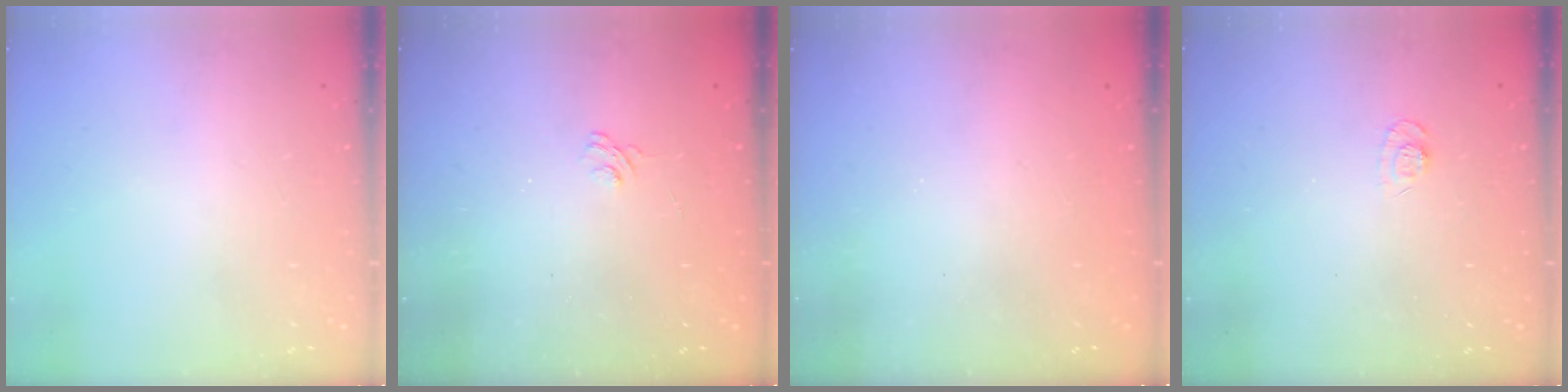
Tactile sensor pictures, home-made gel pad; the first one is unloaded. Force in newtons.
{"total": 2.1, "press": 1.6, "slide": 1.3}
{"total": 2.2, "press": 2.1, "slide": 0.8}
{"total": 5.2, "press": 5.1, "slide": 1.2}